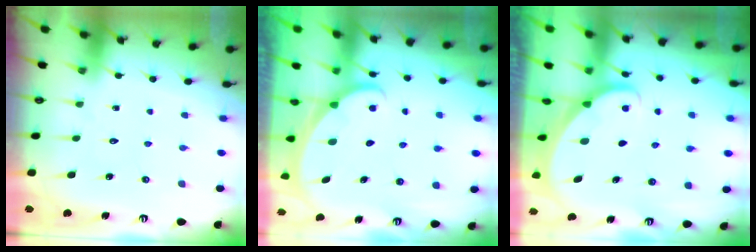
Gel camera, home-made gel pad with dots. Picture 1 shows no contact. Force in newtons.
{"total": 1.7, "press": 1.7, "slide": 0.1}
{"total": 1.7, "press": 1.7, "slide": 0.1}